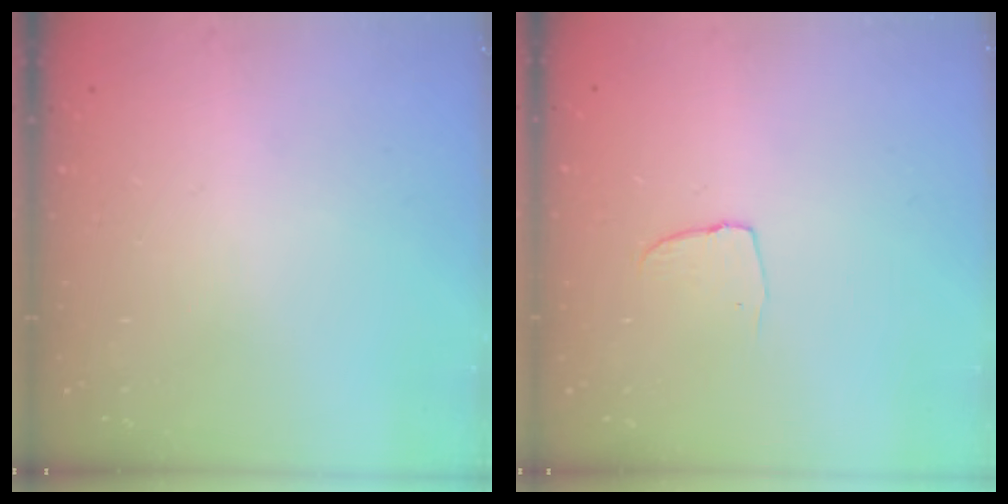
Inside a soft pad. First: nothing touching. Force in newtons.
{"total": 4.3, "press": 4.3, "slide": 0.3}